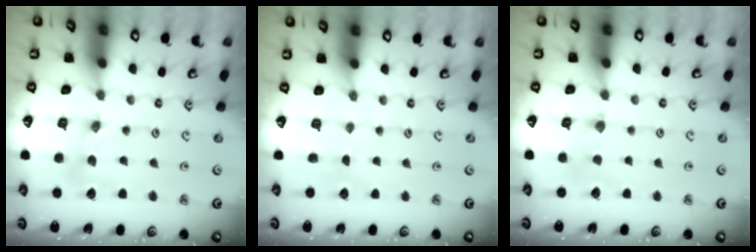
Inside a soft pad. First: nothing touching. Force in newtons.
{"total": 1.6, "press": 1.6, "slide": 0.2}
{"total": 0.6, "press": 0.6, "slide": 0.2}